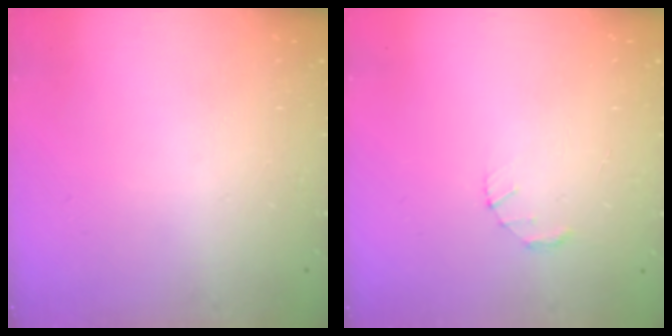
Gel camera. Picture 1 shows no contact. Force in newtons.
{"total": 1.5, "press": 1.5, "slide": 0.3}